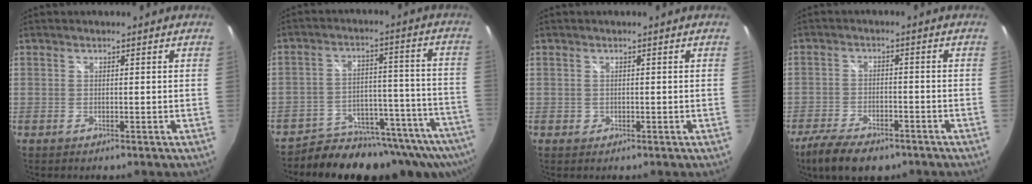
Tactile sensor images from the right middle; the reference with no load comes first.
{"total": 21.3, "force": [-18.2, 7.2, 8.3], "torque": [-0.125, -0.005, -0.232]}
{"total": 0.7, "force": [-0.2, 0.7, 0.1], "torque": [0.000, -0.002, -0.002]}
{"total": 11.1, "force": [-8.3, 4.3, 6.1], "torque": [-0.146, -0.025, -0.141]}